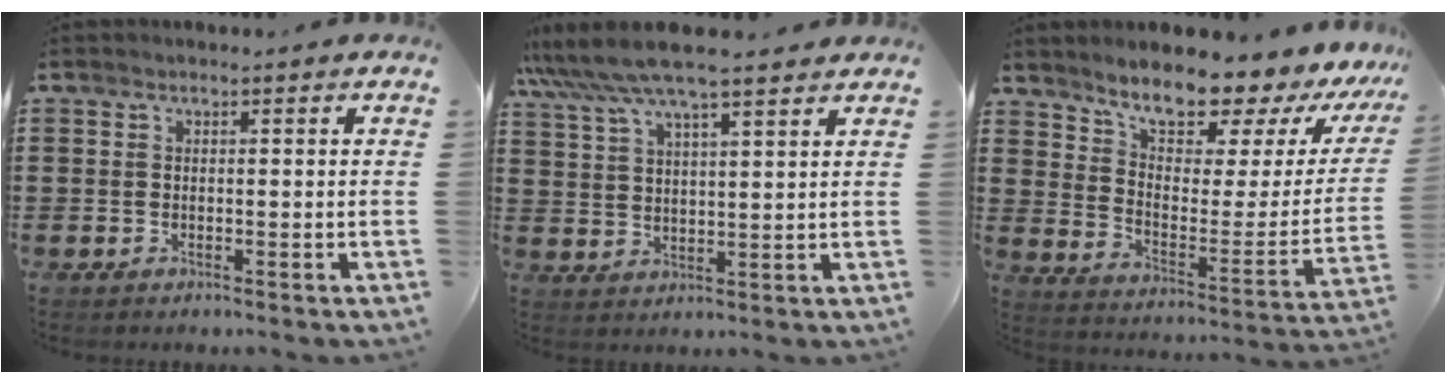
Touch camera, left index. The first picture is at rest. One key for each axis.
{"total": 7.7, "fx": 6.6, "fy": 1.0, "fz": 3.9, "tx": -0.096, "ty": -0.020, "tz": 0.116}
{"total": 9.3, "fx": 8.5, "fy": 2.4, "fz": 3.1, "tx": -0.074, "ty": -0.077, "tz": 0.141}